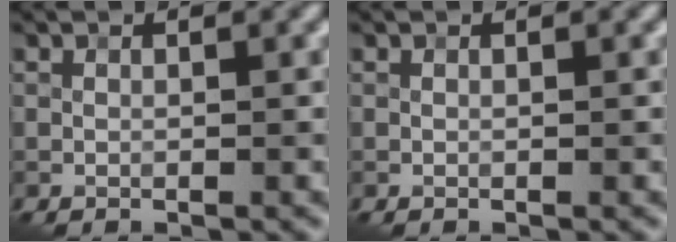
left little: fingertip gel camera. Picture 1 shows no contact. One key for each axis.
{"total": 0.0}